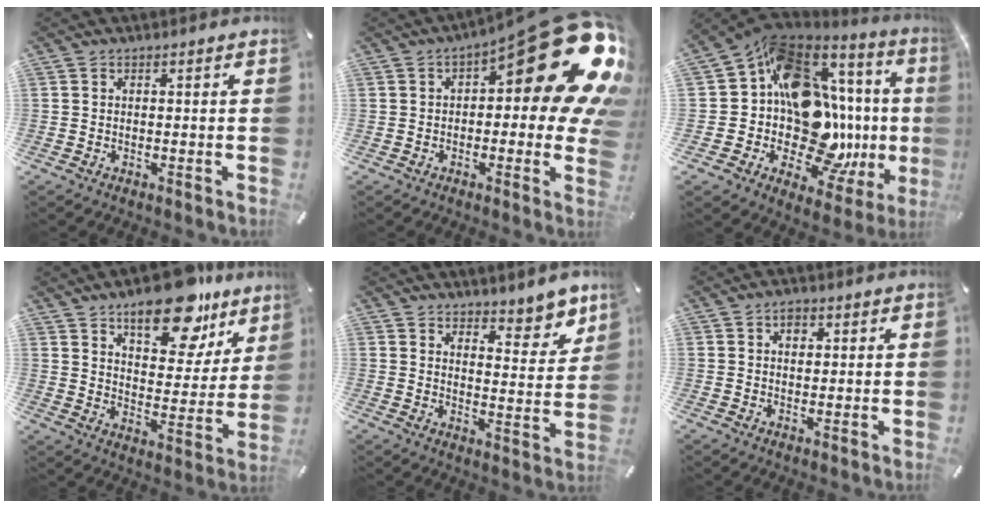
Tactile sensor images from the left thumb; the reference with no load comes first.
{"total": 24.7, "force": [10.5, 9.2, 20.4], "torque": [-0.234, -0.082, 0.178]}
{"total": 19.9, "force": [1.4, 13.4, 14.6], "torque": [-0.235, -0.098, 0.056]}
{"total": 18.1, "force": [12.6, 8.4, 10.0], "torque": [-0.131, -0.078, 0.210]}
{"total": 7.9, "force": [7.0, 3.3, 1.7], "torque": [-0.006, -0.062, 0.124]}
{"total": 2.5, "force": [0.8, 1.9, 1.4], "torque": [-0.015, 0.000, 0.009]}